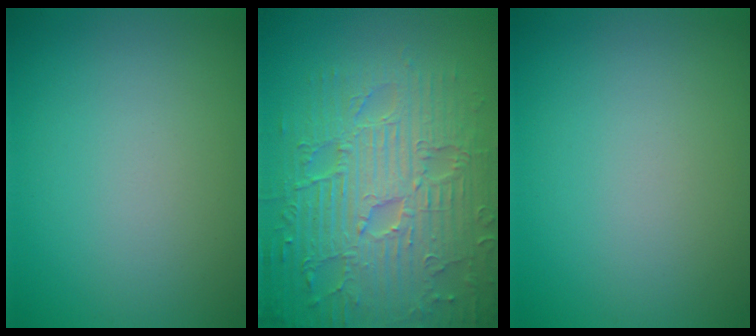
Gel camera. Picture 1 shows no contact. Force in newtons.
{"total": 9.4, "press": 6.9, "slide": 6.4}
{"total": 0.0}